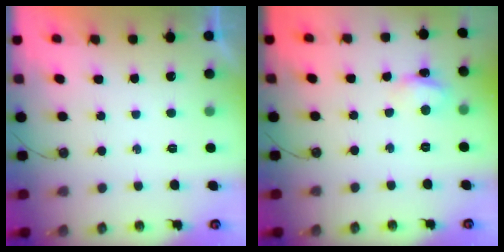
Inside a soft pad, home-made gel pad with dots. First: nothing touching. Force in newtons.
{"total": 3.8, "press": 3.8, "slide": 0.3}